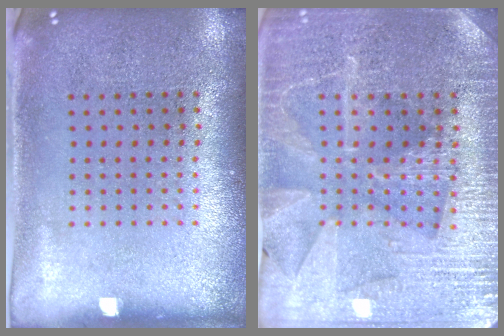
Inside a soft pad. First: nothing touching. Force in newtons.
{"total": 3.6, "press": 3.5, "slide": 0.9}